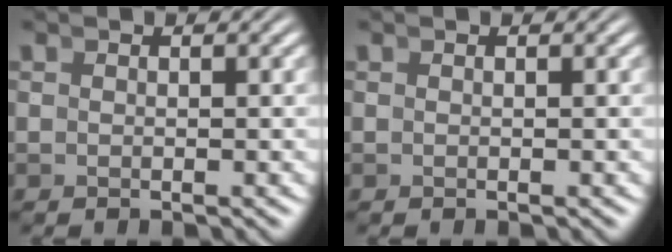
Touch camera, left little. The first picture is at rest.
{"total": 0.0}